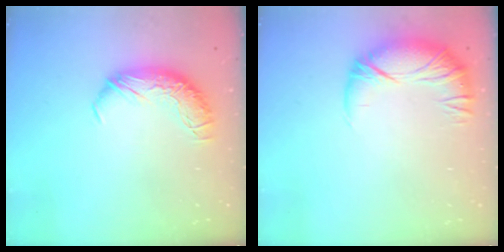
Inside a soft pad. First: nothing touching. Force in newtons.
{"total": 3.1, "press": 1.9, "slide": 2.5}